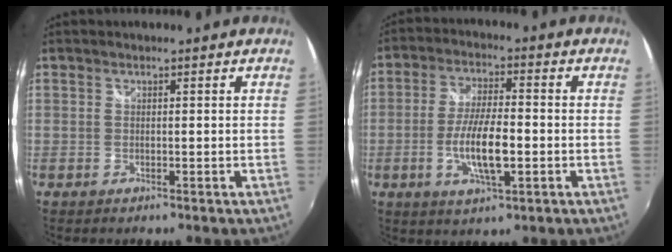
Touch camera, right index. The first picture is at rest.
{"total": 9.6, "force": [-2.6, 2.6, 8.9], "torque": [-0.174, -0.005, -0.047]}